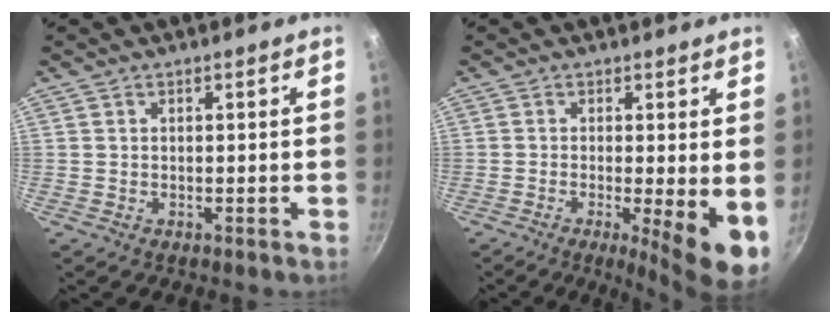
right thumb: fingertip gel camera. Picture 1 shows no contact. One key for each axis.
{"total": 8.4, "fx": -1.4, "fy": 1.4, "fz": 8.1, "tx": -0.111, "ty": -0.012, "tz": -0.018}